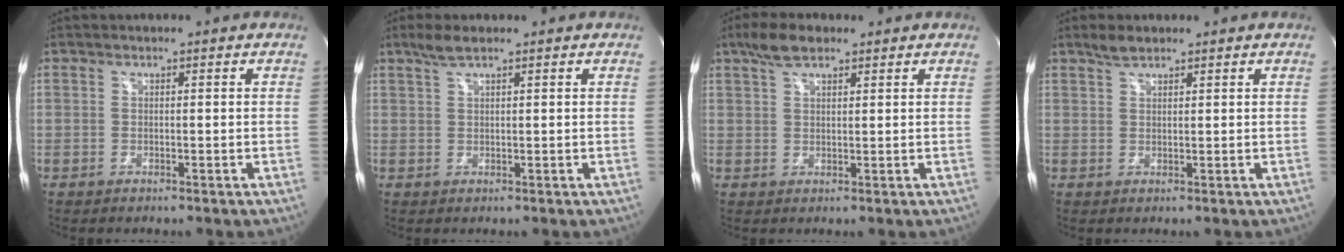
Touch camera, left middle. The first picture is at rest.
{"total": 2.5, "force": [1.9, 0.3, 1.7], "torque": [-0.041, 0.008, 0.040]}
{"total": 4.6, "force": [3.3, 1.7, 2.8], "torque": [-0.062, 0.016, 0.062]}
{"total": 2.2, "force": [1.8, 0.7, 0.9], "torque": [-0.023, 0.007, 0.037]}